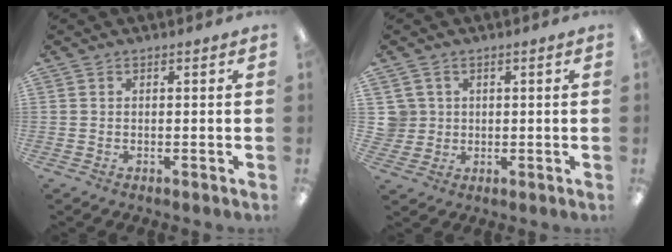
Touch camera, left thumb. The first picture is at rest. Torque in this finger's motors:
{"motor_torque": [-0.05, -0.03, 0.00, -0.38, 0.00]}